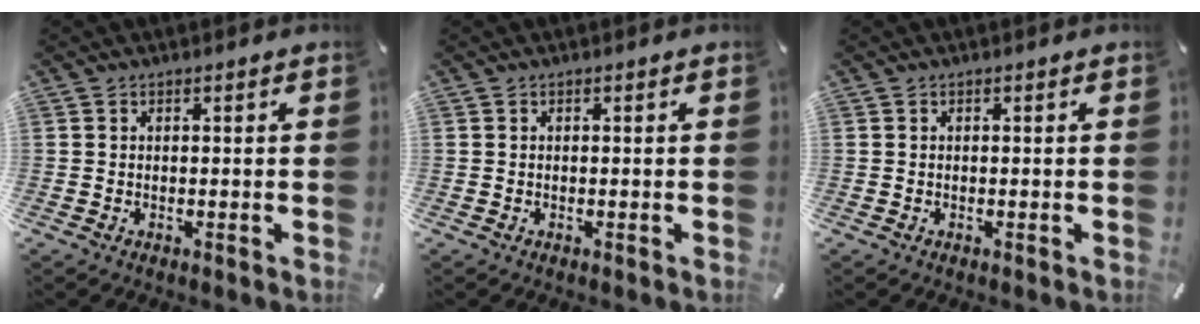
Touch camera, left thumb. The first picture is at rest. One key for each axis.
{"total": 0.0}
{"total": 0.0}